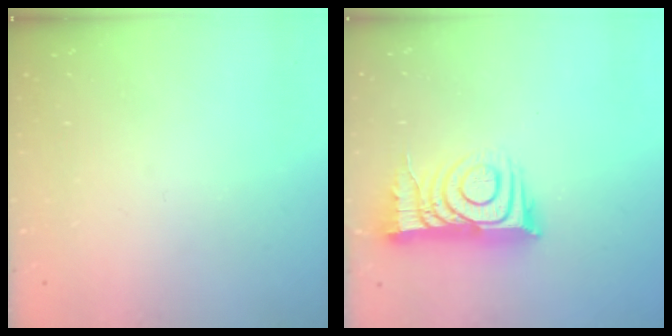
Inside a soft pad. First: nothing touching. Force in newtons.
{"total": 12.7, "press": 12.7, "slide": 0.9}